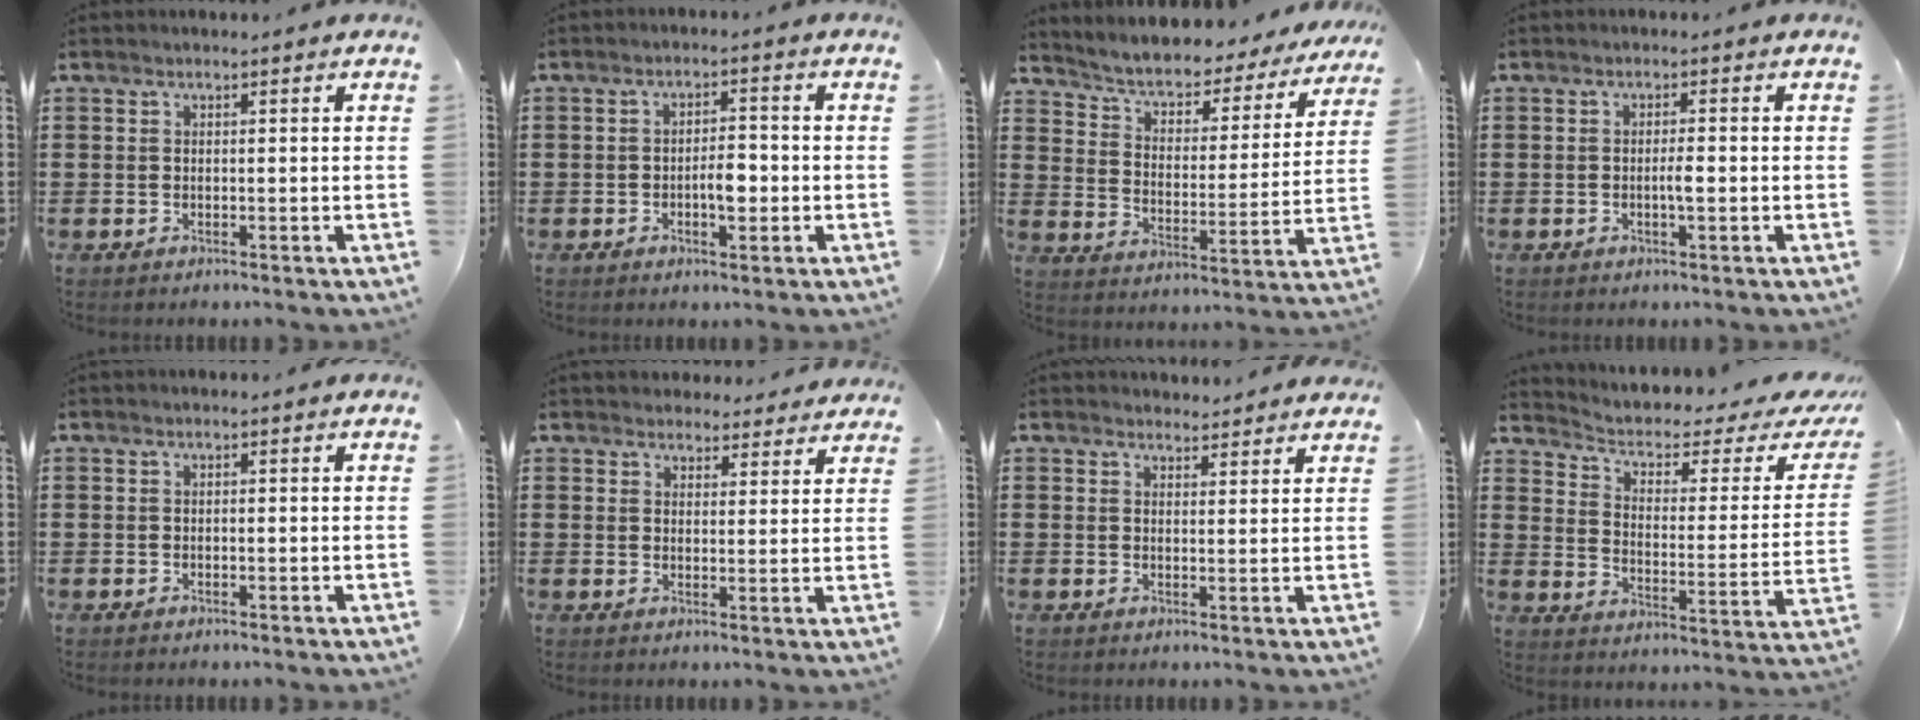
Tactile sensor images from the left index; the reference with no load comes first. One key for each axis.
{"total": 3.8, "fx": -0.9, "fy": 1.5, "fz": 3.4, "tx": -0.055, "ty": 0.002, "tz": -0.021}
{"total": 3.8, "fx": 3.4, "fy": 1.1, "fz": 1.1, "tx": -0.043, "ty": -0.032, "tz": 0.047}
{"total": 1.9, "fx": -0.5, "fy": 0.2, "fz": 1.9, "tx": -0.034, "ty": -0.001, "tz": -0.009}
{"total": 0.0}
{"total": 3.7, "fx": 3.6, "fy": 1.0, "fz": 0.1, "tx": -0.006, "ty": -0.012, "tz": 0.067}
{"total": 2.4, "fx": 2.3, "fy": 0.6, "fz": 0.0, "tx": 0.001, "ty": -0.007, "tz": 0.043}
{"total": 3.3, "fx": 1.5, "fy": 1.4, "fz": 2.6, "tx": -0.061, "ty": -0.015, "tz": 0.016}